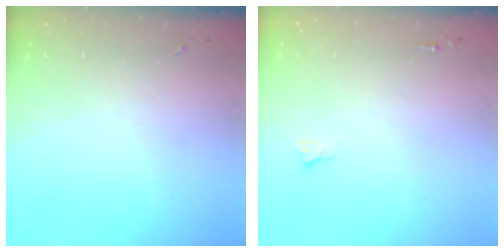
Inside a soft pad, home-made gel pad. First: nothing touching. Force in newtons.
{"total": 2.7, "press": 2.7, "slide": 0.0}